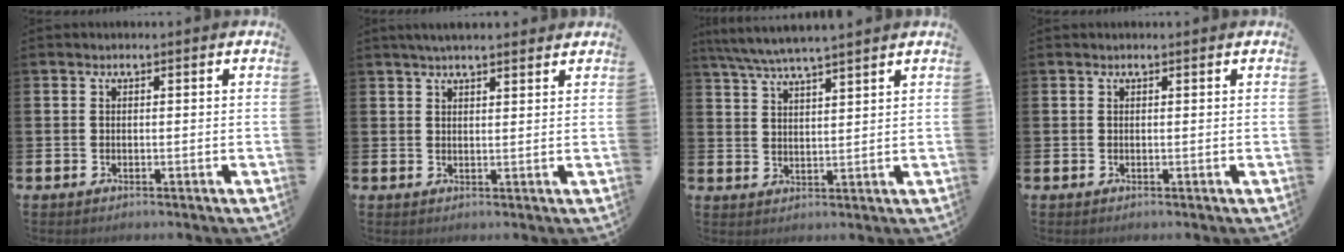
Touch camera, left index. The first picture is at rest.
{"total": 3.4, "force": [3.1, 0.5, 1.3], "torque": [-0.028, -0.005, 0.055]}
{"total": 5.6, "force": [5.3, 0.0, 1.7], "torque": [-0.052, -0.020, 0.095]}
{"total": 0.0}